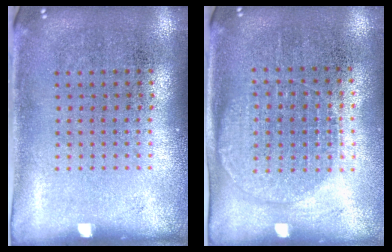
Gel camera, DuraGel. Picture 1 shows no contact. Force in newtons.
{"total": 1.3, "press": 1.2, "slide": 0.5}